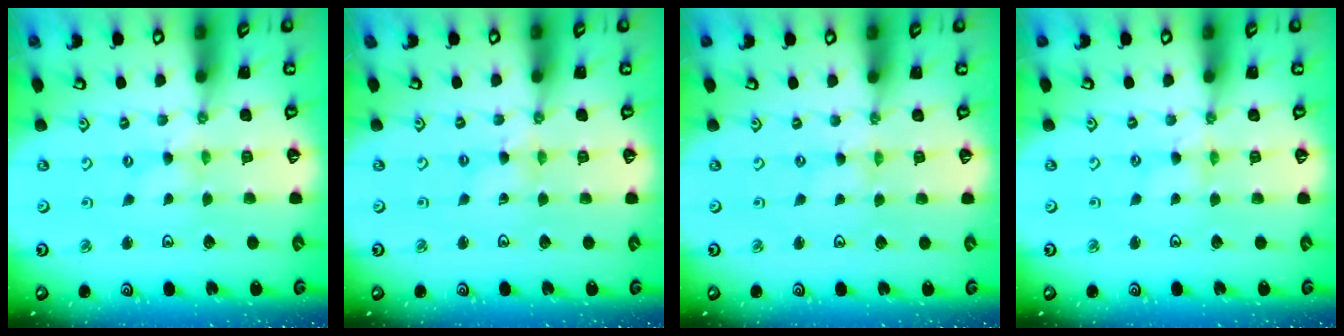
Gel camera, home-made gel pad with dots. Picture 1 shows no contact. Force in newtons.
{"total": 1.6, "press": 1.6, "slide": 0.3}
{"total": 0.0}
{"total": 1.3, "press": 1.3, "slide": 0.2}